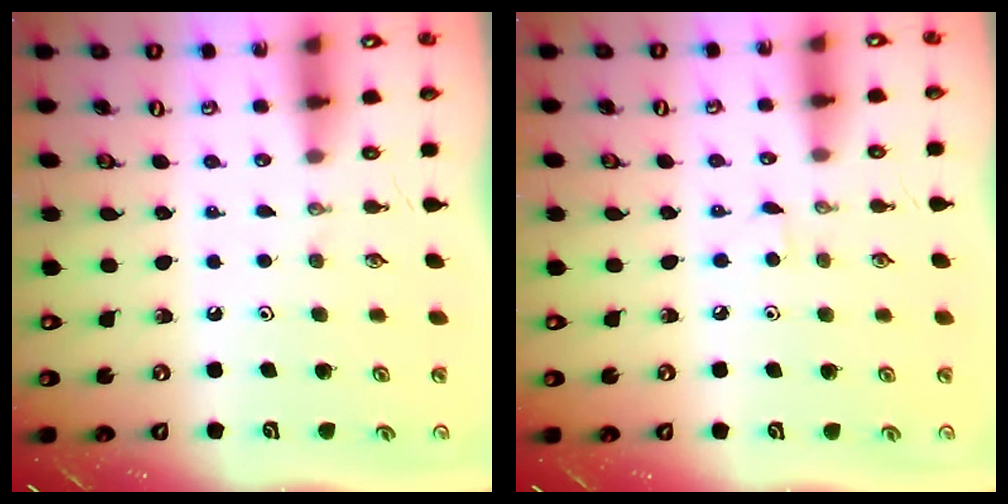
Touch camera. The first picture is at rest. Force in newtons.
{"total": 3.4, "press": 3.4, "slide": 0.4}